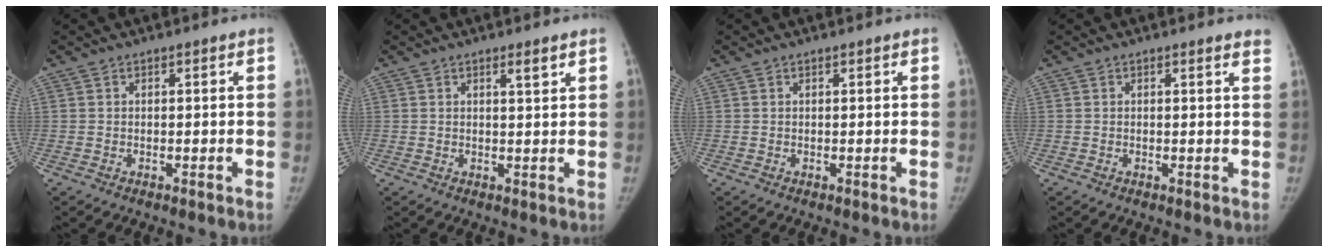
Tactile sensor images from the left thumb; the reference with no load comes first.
{"total": 2.1, "force": [1.4, 0.3, 1.6], "torque": [-0.021, -0.010, 0.023]}
{"total": 0.0}
{"total": 2.5, "force": [2.3, 0.3, 1.1], "torque": [-0.009, -0.007, 0.013]}